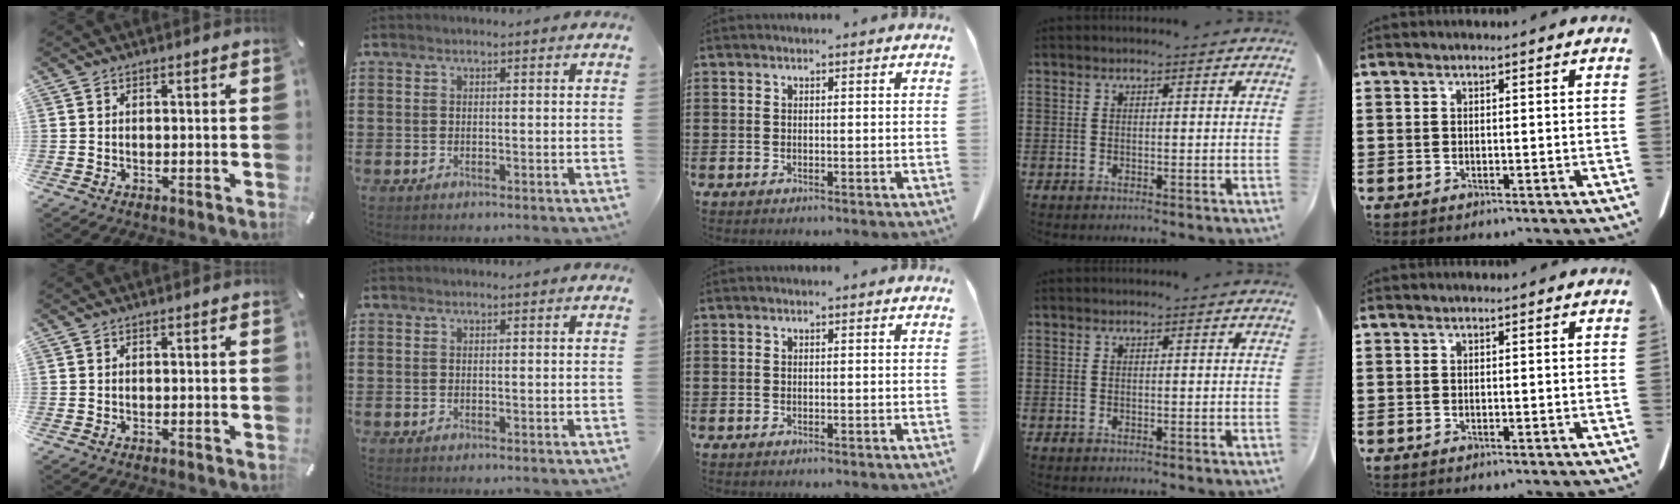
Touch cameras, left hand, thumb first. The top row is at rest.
{}